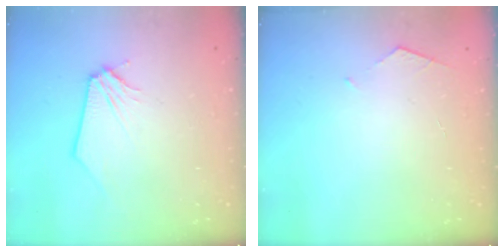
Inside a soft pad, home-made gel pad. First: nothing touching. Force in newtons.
{"total": 2.7, "press": 2.7, "slide": 0.3}